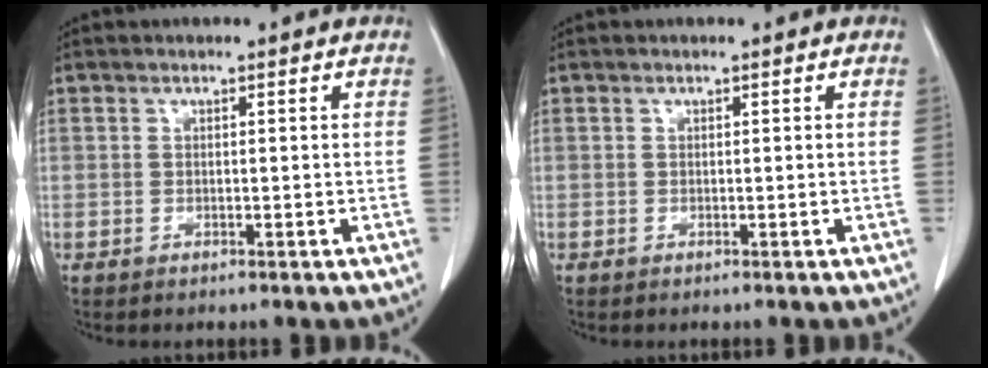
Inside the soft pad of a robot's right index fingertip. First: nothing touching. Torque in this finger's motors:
{"motor_torque": [-0.01, -0.01, 0.00, 0.00]}